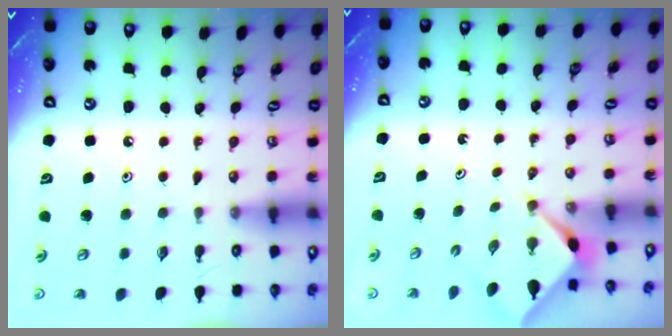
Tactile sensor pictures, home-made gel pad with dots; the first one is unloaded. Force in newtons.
{"total": 2.3, "press": 2.3, "slide": 0.1}